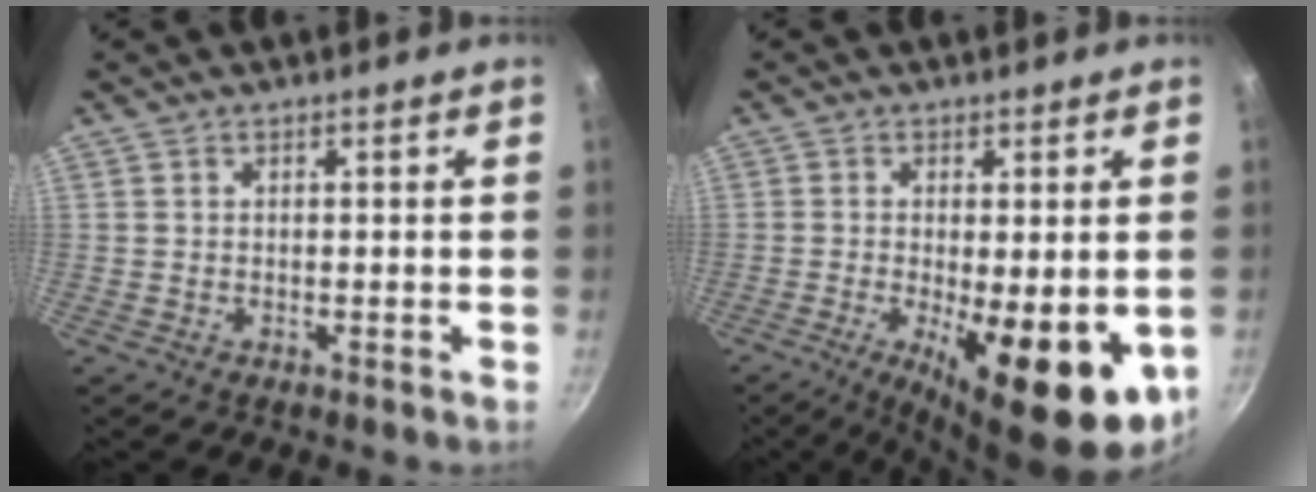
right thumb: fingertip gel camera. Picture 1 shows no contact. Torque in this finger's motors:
{"motor_torque": [0.02, 1.12, 0.90, 0.21, 0.16]}